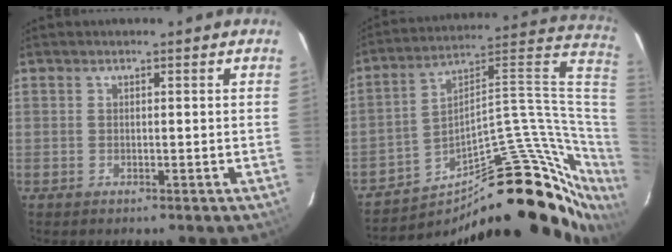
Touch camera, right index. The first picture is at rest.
{"total": 26.3, "force": [-10.8, 12.4, 20.5], "torque": [-0.248, 0.043, -0.149]}